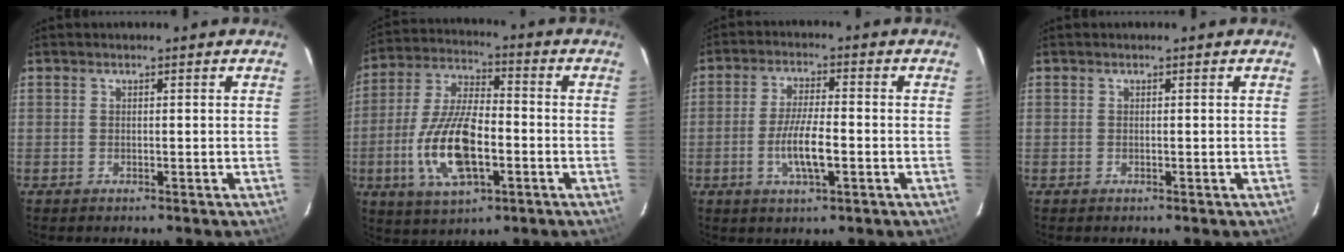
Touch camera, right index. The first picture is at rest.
{"total": 15.5, "force": [-4.3, 6.3, 13.5], "torque": [-0.287, -0.005, -0.080]}
{"total": 7.3, "force": [-2.2, 1.7, 6.8], "torque": [-0.133, -0.006, -0.041]}
{"total": 0.0}